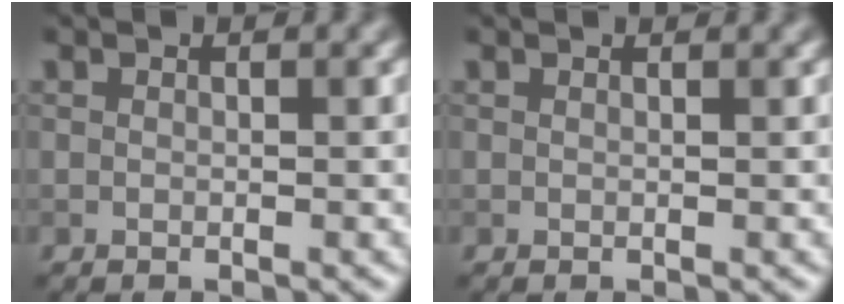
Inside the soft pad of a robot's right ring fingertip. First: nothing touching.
{"total": 0.8, "force": [0.8, 0.1, 0.2], "torque": [-0.004, -0.002, 0.006]}